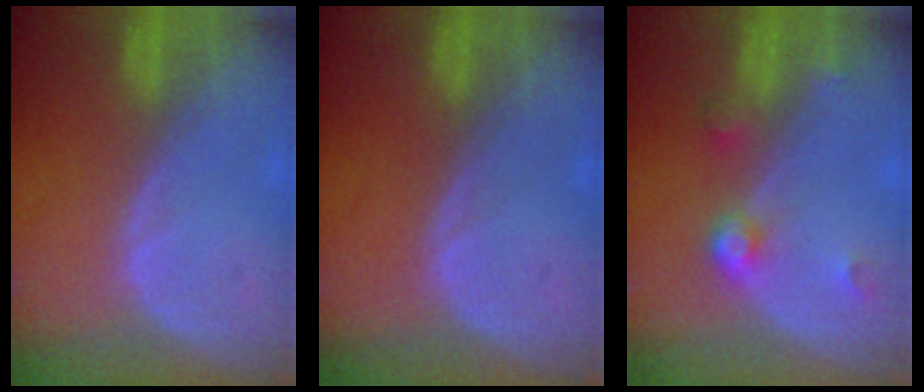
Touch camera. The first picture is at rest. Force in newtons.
{"total": 0.0}
{"total": 3.9, "press": 3.6, "slide": 1.4}